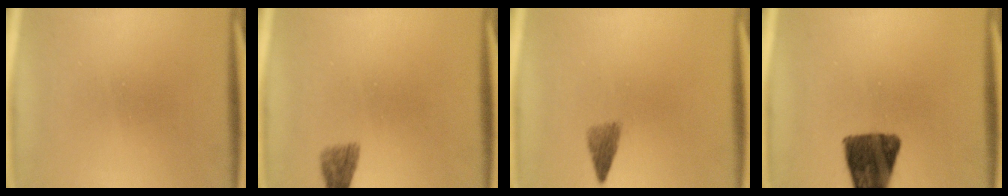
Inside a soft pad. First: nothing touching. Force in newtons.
{"total": 1.8}
{"total": 2.2}
{"total": 11.8}